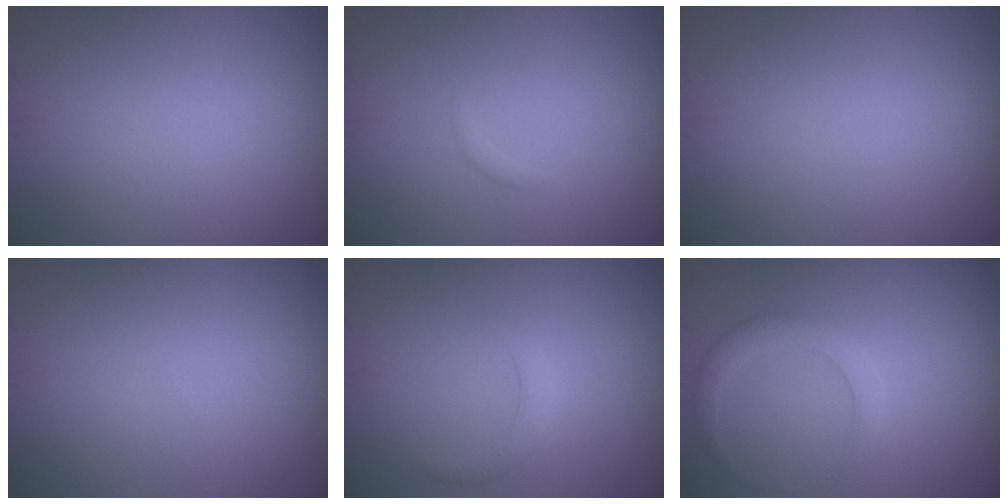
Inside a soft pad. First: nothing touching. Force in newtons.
{"total": 0.5, "press": 0.5, "slide": 0.0}
{"total": 0.0}
{"total": 0.0}
{"total": 1.6, "press": 1.6, "slide": 0.1}
{"total": 2.4, "press": 2.4, "slide": 0.1}